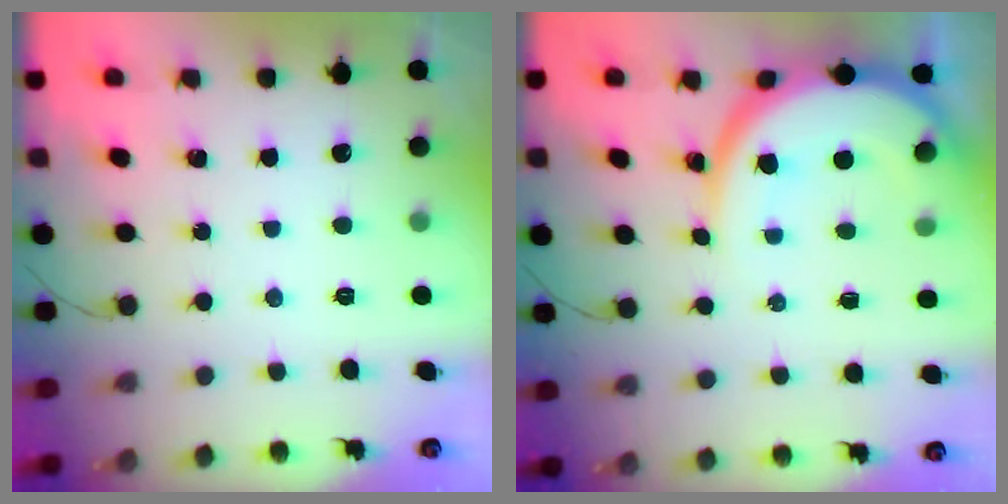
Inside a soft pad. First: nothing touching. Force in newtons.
{"total": 10.7, "press": 10.7, "slide": 1.0}